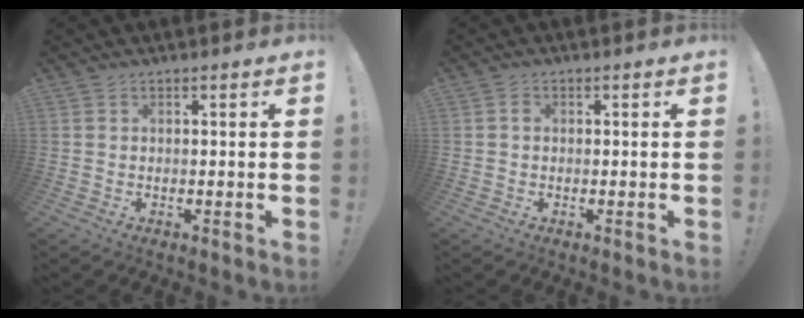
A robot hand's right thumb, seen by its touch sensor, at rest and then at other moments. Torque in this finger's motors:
{"motor_torque": [-0.36, -0.45, -0.84, -0.25, -0.01]}